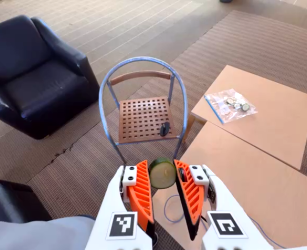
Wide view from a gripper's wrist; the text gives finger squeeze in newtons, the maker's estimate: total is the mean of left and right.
{"total": 8.4, "left": 8.2, "right": 8.6}